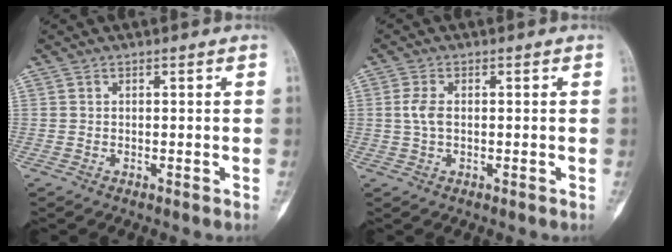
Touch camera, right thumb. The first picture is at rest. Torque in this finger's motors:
{"motor_torque": [0.26, 0.26, 0.19, -0.22, 0.14]}